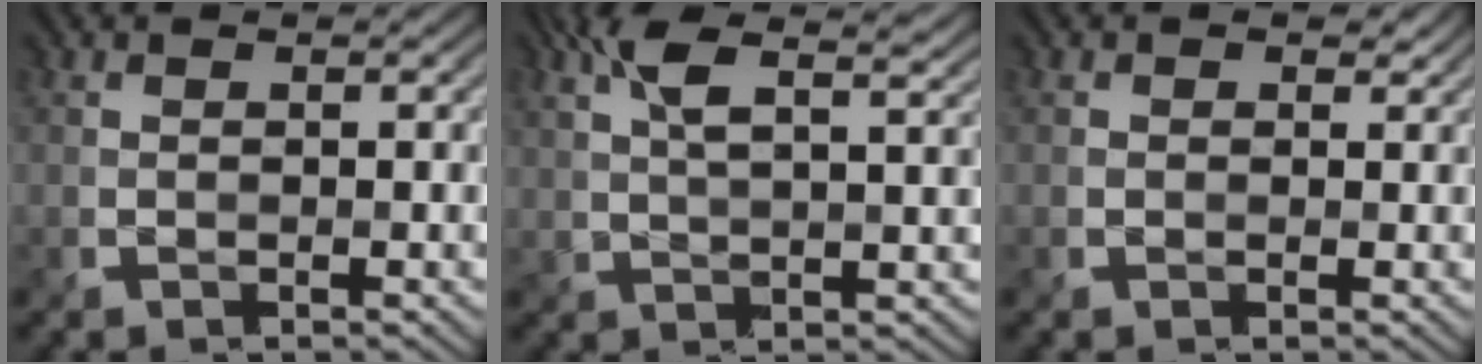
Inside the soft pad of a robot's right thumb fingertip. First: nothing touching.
{"total": 7.2, "force": [3.7, 1.9, 5.8], "torque": [-0.127, 0.013, 0.072]}
{"total": 1.4, "force": [0.8, 1.1, 0.4], "torque": [-0.012, -0.003, 0.010]}